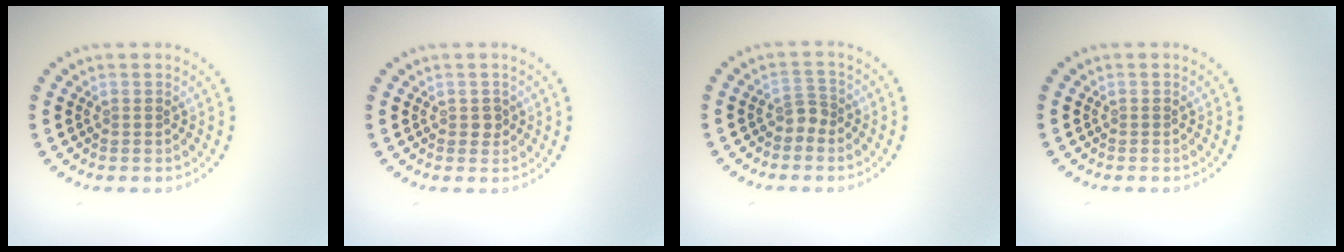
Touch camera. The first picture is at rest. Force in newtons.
{"total": 0.9, "press": 0.9, "slide": 0.2}
{"total": 1.4, "press": 1.0, "slide": 0.9}
{"total": 0.0}